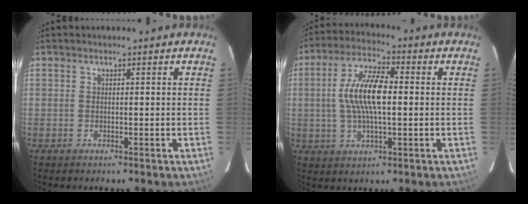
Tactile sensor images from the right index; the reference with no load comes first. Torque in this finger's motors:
{"motor_torque": [1.33, -0.34, 0.93, 0.21]}